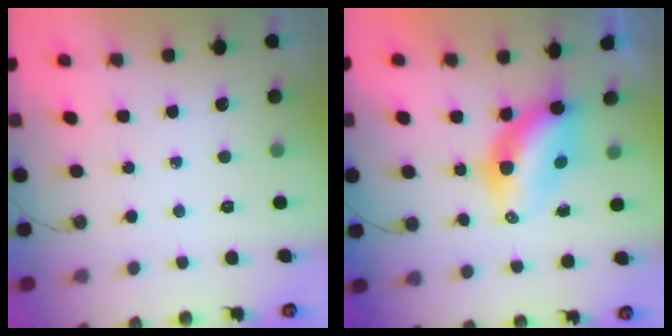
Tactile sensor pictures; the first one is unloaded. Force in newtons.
{"total": 7.0, "press": 7.0, "slide": 0.6}